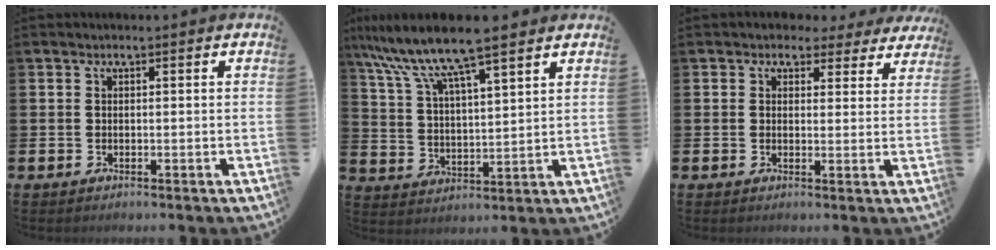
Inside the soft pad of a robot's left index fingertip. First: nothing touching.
{"total": 9.9, "force": [8.5, 1.0, 5.1], "torque": [-0.131, -0.035, 0.146]}
{"total": 2.9, "force": [2.2, 1.8, 0.3], "torque": [-0.010, -0.013, 0.034]}